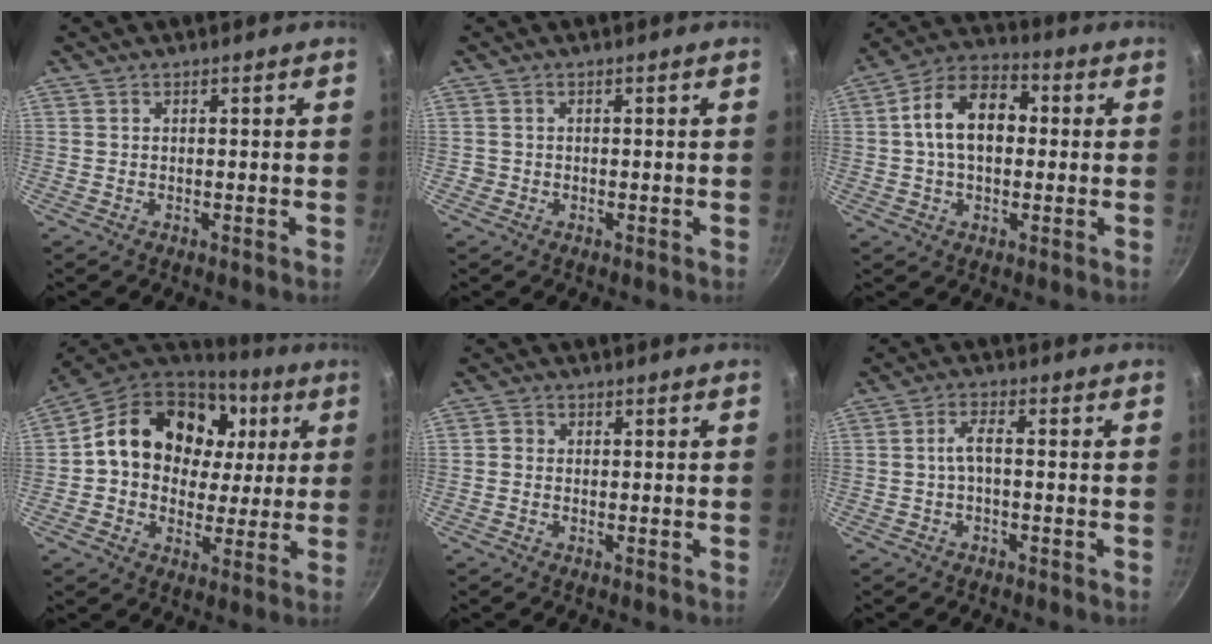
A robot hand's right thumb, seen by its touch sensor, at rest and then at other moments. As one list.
[{"total": 0.9, "force": [-0.3, 0.9, 0.1], "torque": [-0.001, 0.002, -0.005]}, {"total": 13.2, "force": [1.1, 8.7, 9.8], "torque": [-0.136, 0.032, 0.001]}, {"total": 20.6, "force": [5.0, 16.0, 11.9], "torque": [-0.180, 0.014, 0.073]}, {"total": 1.3, "force": [-0.3, 1.2, 0.4], "torque": [-0.004, 0.005, -0.009]}, {"total": 3.2, "force": [-0.7, 1.1, 3.0], "torque": [-0.068, 0.017, -0.019]}]